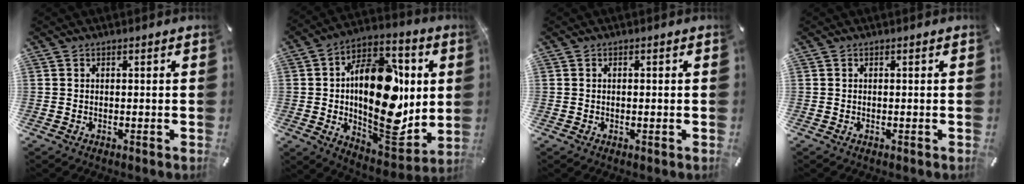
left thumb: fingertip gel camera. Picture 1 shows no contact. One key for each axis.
{"total": 23.4, "fx": 1.5, "fy": 12.7, "fz": 19.7, "tx": -0.321, "ty": -0.026, "tz": 0.034}
{"total": 0.6, "fx": -0.1, "fy": 0.2, "fz": 0.6, "tx": -0.013, "ty": -0.001, "tz": -0.002}
{"total": 0.0}